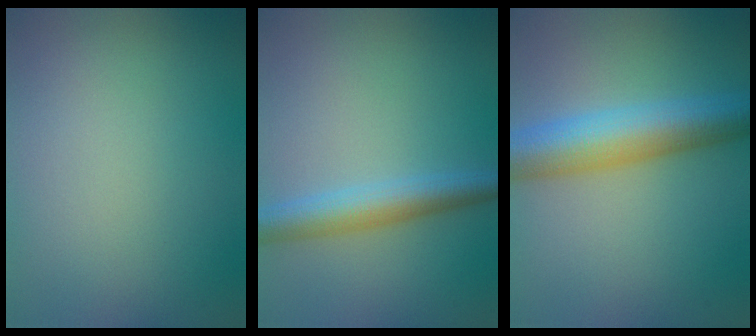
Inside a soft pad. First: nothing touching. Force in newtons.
{"total": 4.0, "press": 4.0, "slide": 0.1}
{"total": 7.3, "press": 7.3, "slide": 0.1}